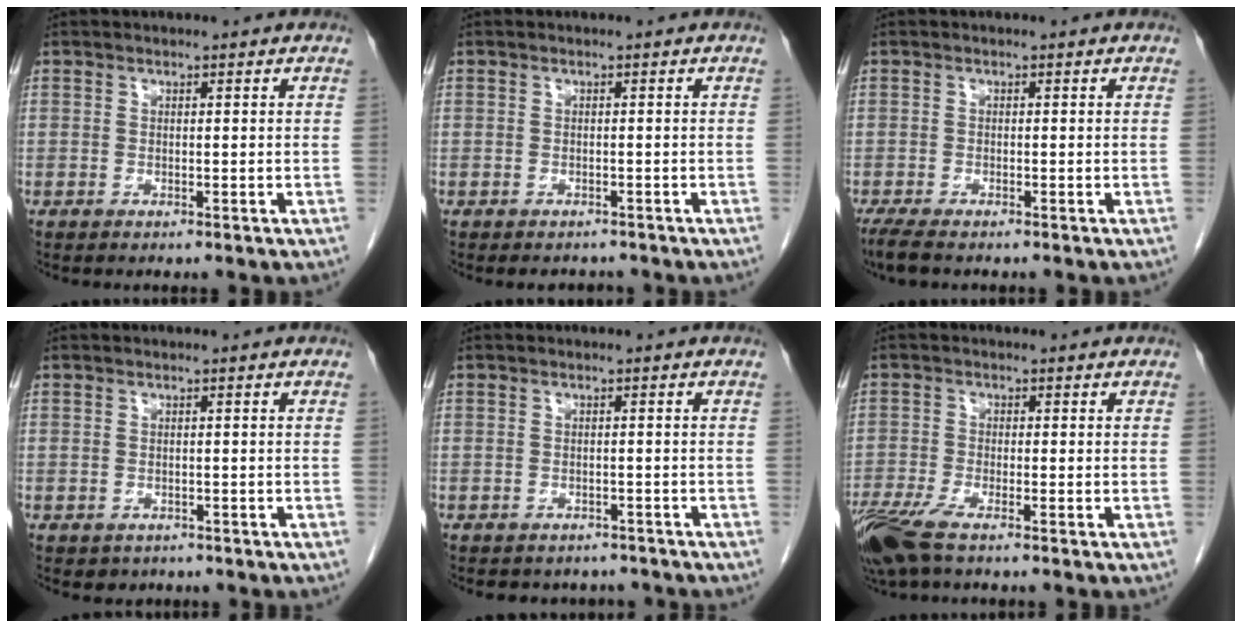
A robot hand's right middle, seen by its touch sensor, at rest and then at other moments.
{"total": 2.5, "force": [-2.3, 1.0, 0.3], "torque": [-0.003, -0.002, -0.028]}
{"total": 3.1, "force": [-2.4, 0.6, 1.8], "torque": [-0.039, -0.011, -0.040]}
{"total": 1.5, "force": [-1.0, 1.1, 0.2], "torque": [-0.008, 0.001, -0.008]}
{"total": 4.9, "force": [-4.4, 2.2, 0.2], "torque": [0.000, 0.007, -0.049]}
{"total": 6.6, "force": [-4.6, 1.1, 4.6], "torque": [-0.095, -0.015, -0.091]}